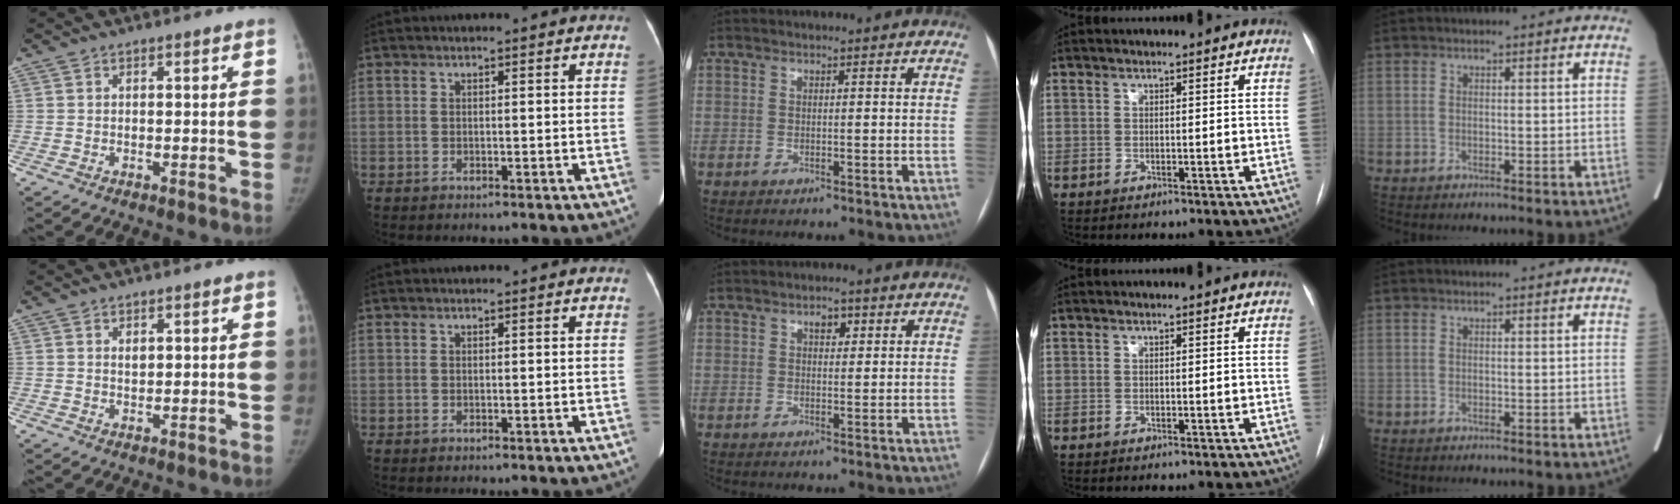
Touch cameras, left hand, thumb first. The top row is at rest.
{"thumb": {"total": 1.3, "force": [0.7, 0.9, 0.7], "torque": [0.001, -0.005, 0.012]}, "middle": {"total": 2.2, "force": [1.0, 1.3, 1.5], "torque": [-0.023, 0.007, 0.014]}}